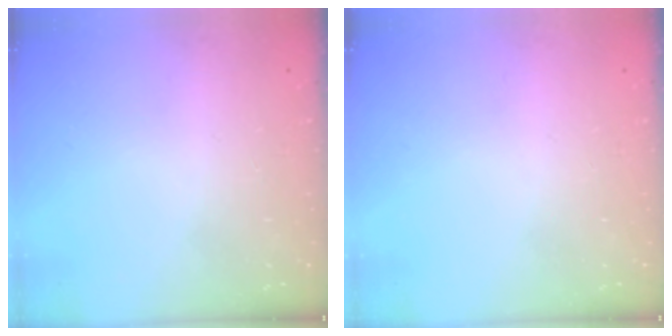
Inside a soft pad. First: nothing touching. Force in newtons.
{"total": 0.0}